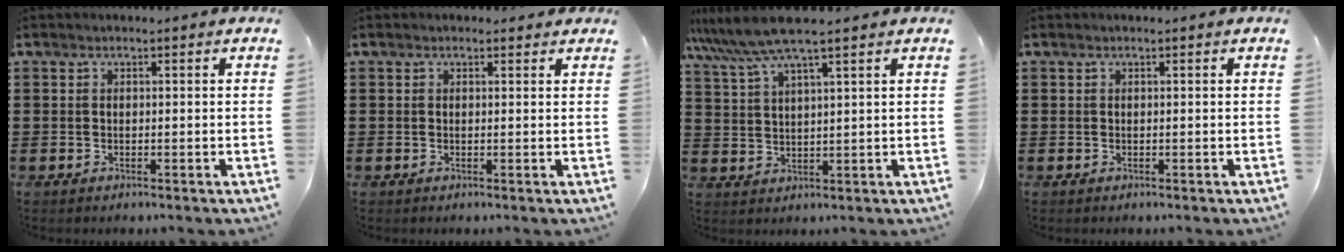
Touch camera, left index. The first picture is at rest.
{"total": 0.5, "force": [0.3, 0.4, 0.2], "torque": [-0.005, 0.004, 0.005]}
{"total": 6.7, "force": [5.3, 0.0, 4.1], "torque": [-0.093, -0.013, 0.093]}
{"total": 0.0}